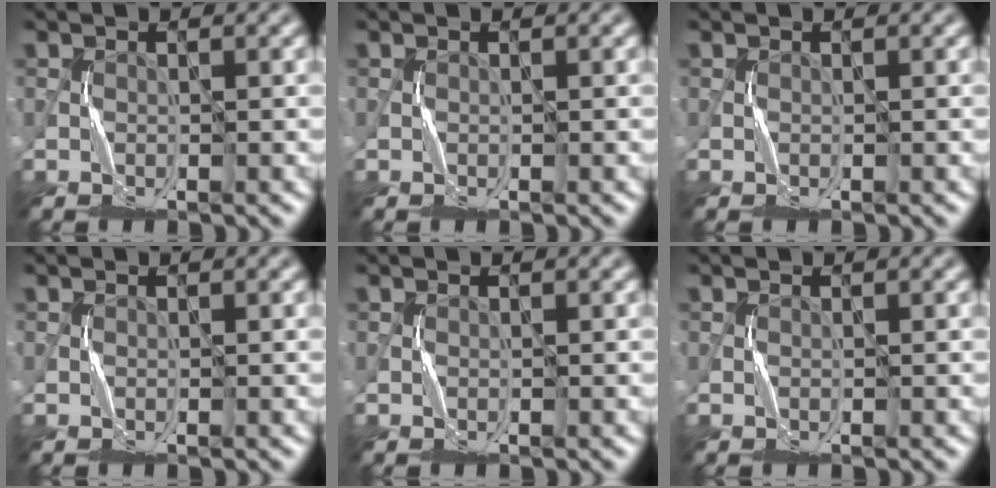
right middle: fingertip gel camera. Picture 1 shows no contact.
{"total": 0.0}
{"total": 0.0}
{"total": 0.0}
{"total": 0.0}
{"total": 0.0}